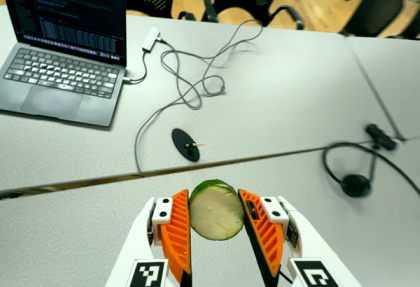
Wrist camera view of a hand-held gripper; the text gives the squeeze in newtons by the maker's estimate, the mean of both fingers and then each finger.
{"total": 8.7, "left": 8.8, "right": 8.5}